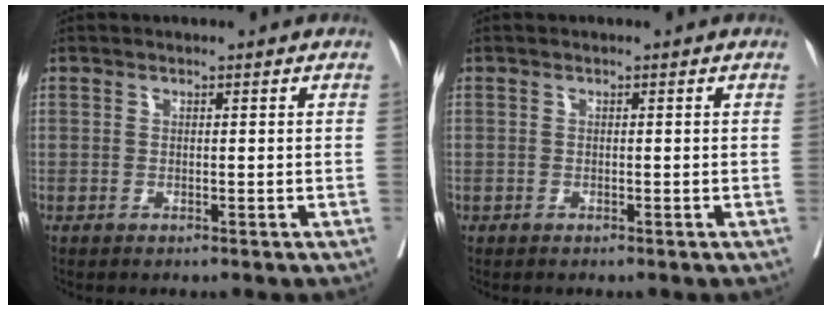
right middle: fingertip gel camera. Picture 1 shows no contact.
{"total": 0.0}